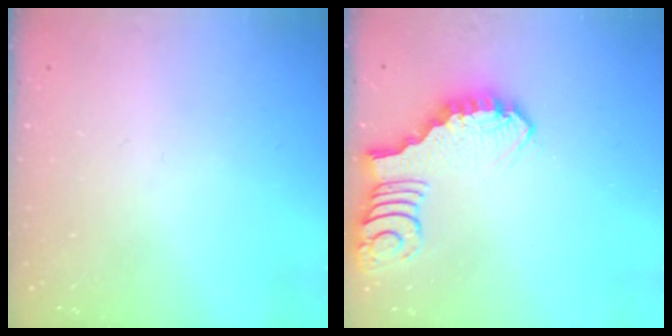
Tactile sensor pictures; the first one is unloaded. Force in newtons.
{"total": 2.4, "press": 2.4, "slide": 0.3}